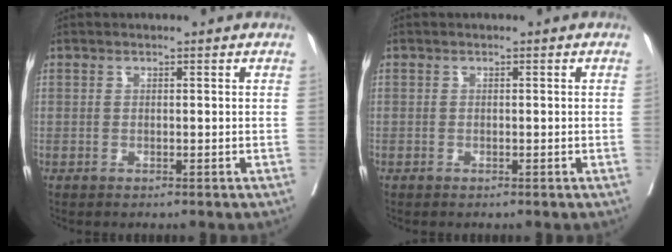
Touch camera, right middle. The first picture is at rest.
{"total": 0.0}